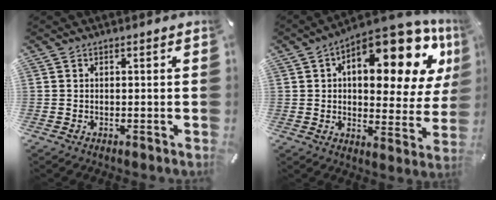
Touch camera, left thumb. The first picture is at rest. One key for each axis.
{"total": 19.4, "fx": 9.8, "fy": 8.9, "fz": 14.2, "tx": -0.188, "ty": -0.074, "tz": 0.156}